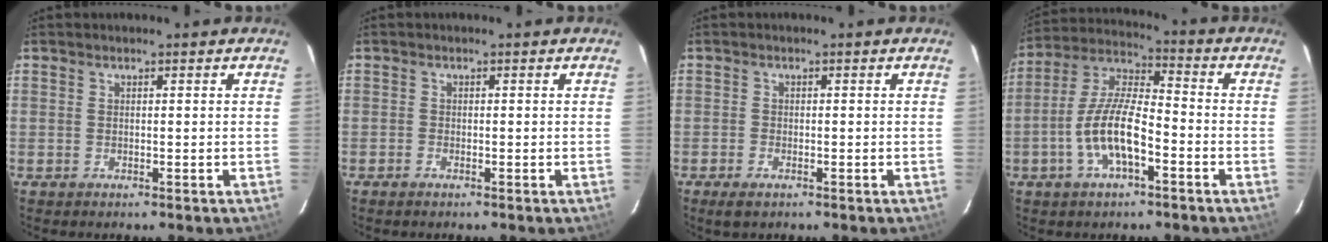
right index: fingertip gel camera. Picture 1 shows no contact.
{"total": 0.6, "force": [-0.5, 0.2, 0.0], "torque": [-0.002, 0.002, -0.012]}
{"total": 2.2, "force": [-1.5, 0.9, 1.2], "torque": [-0.030, -0.005, -0.030]}
{"total": 12.0, "force": [-4.6, 4.1, 10.4], "torque": [-0.218, 0.001, -0.087]}